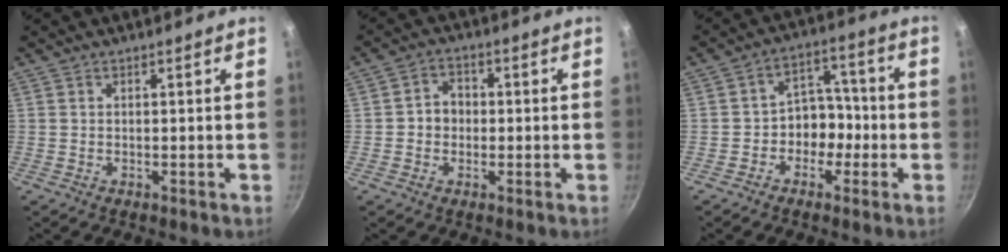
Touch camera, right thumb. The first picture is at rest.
{"total": 4.5, "force": [-0.4, 3.9, 2.3], "torque": [-0.009, 0.012, -0.012]}
{"total": 7.4, "force": [-2.3, 5.9, 3.7], "torque": [0.002, 0.041, -0.044]}